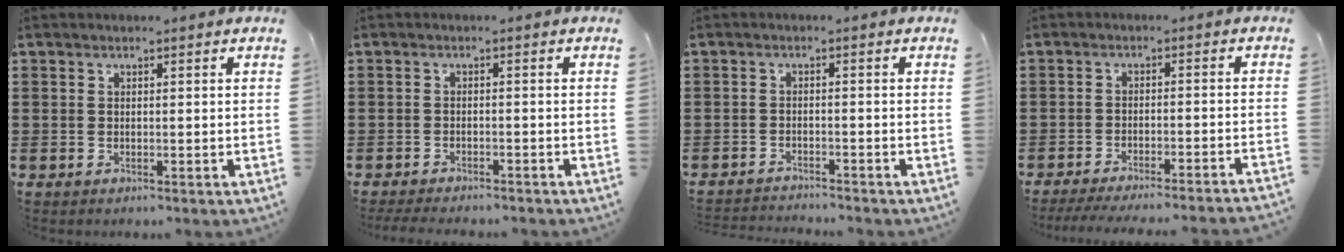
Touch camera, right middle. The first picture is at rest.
{"total": 1.8, "force": [-1.8, 0.1, 0.1], "torque": [-0.007, -0.001, -0.037]}
{"total": 1.8, "force": [-1.8, -0.1, 0.0], "torque": [-0.004, 0.001, -0.038]}
{"total": 3.7, "force": [-3.4, -0.4, 1.3], "torque": [-0.020, -0.004, -0.069]}